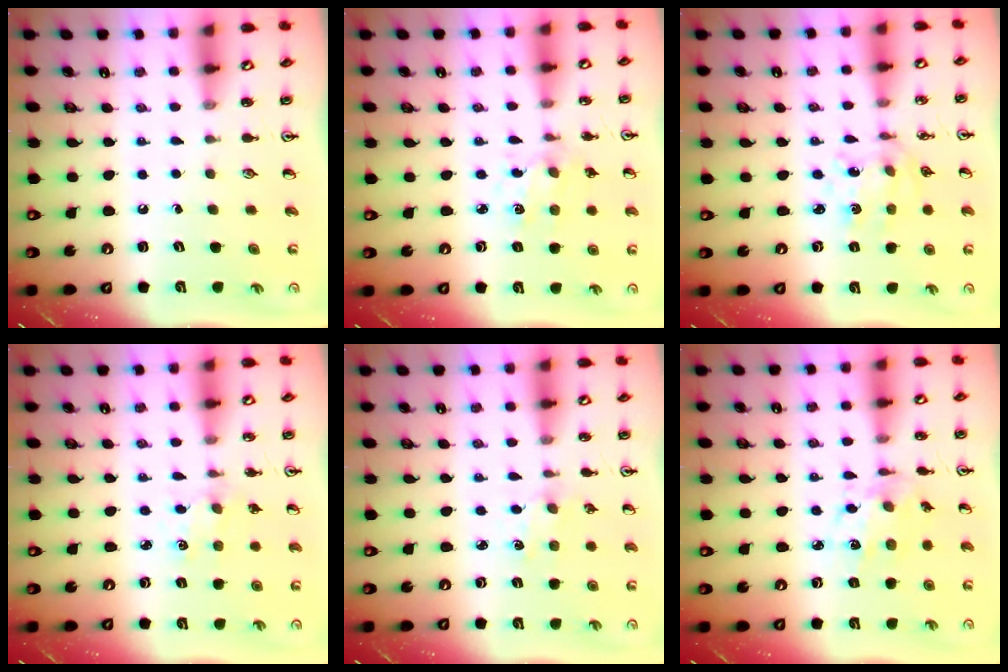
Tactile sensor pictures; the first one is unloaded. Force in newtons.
{"total": 1.3, "press": 1.3, "slide": 0.1}
{"total": 4.3, "press": 4.0, "slide": 1.7}
{"total": 2.1, "press": 2.1, "slide": 0.4}
{"total": 1.0, "press": 0.9, "slide": 0.2}
{"total": 7.8, "press": 7.6, "slide": 1.6}